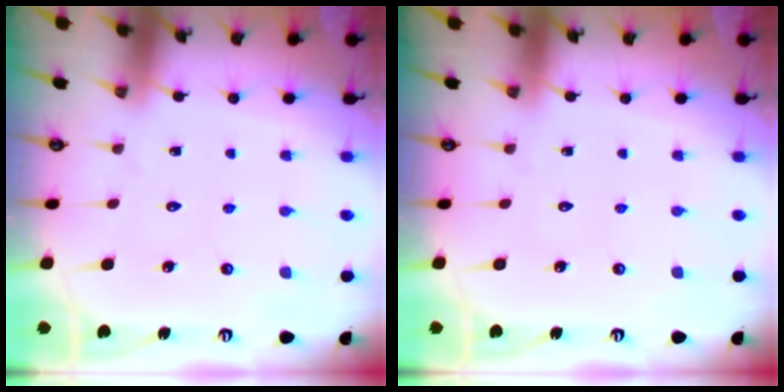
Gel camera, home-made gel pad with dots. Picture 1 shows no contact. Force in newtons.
{"total": 0.0}